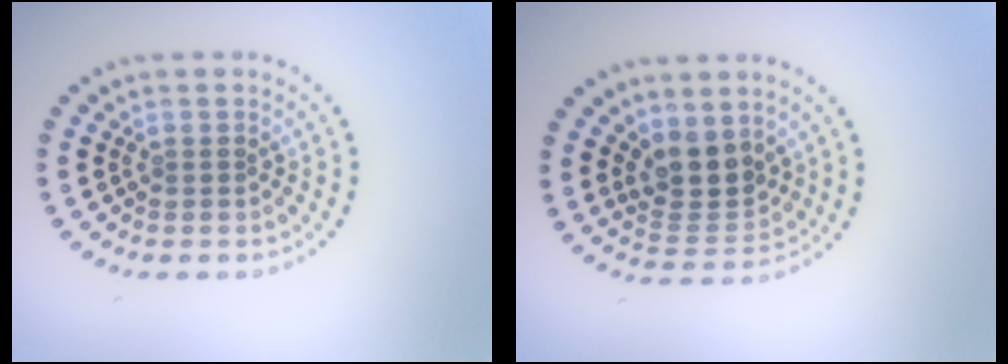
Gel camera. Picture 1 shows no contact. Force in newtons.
{"total": 3.7, "press": 3.2, "slide": 1.7}